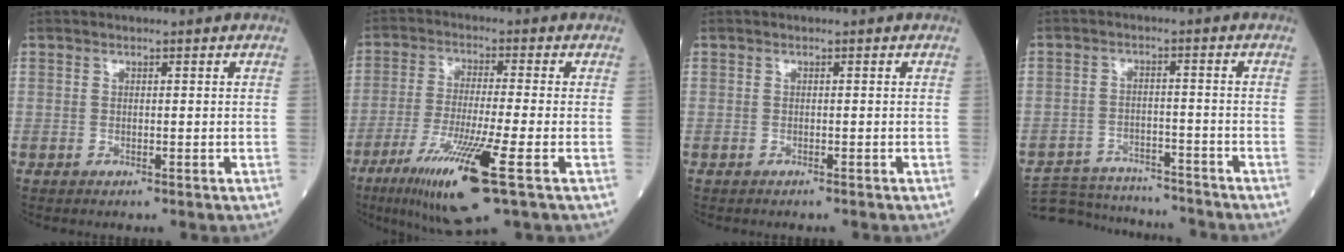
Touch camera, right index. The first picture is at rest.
{"total": 13.1, "force": [-6.1, 0.1, 11.6], "torque": [-0.224, -0.037, -0.107]}
{"total": 0.7, "force": [-0.7, 0.0, 0.2], "torque": [-0.005, 0.000, -0.011]}
{"total": 12.6, "force": [-12.1, 2.8, 2.3], "torque": [-0.042, 0.010, -0.179]}